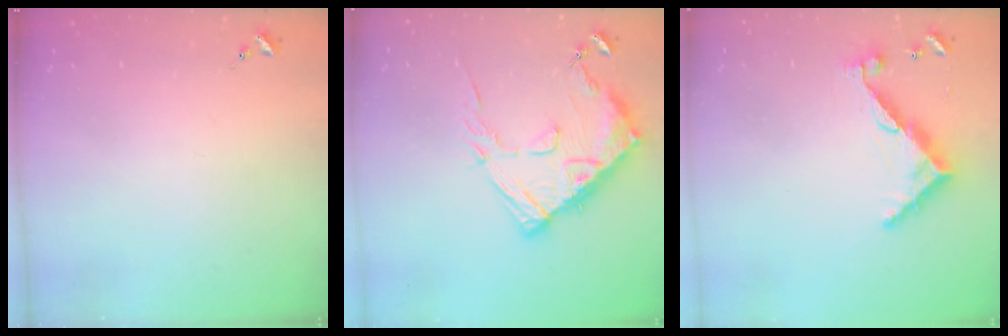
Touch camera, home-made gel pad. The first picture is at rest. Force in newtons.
{"total": 15.8, "press": 15.7, "slide": 1.6}
{"total": 9.0, "press": 9.0, "slide": 0.5}